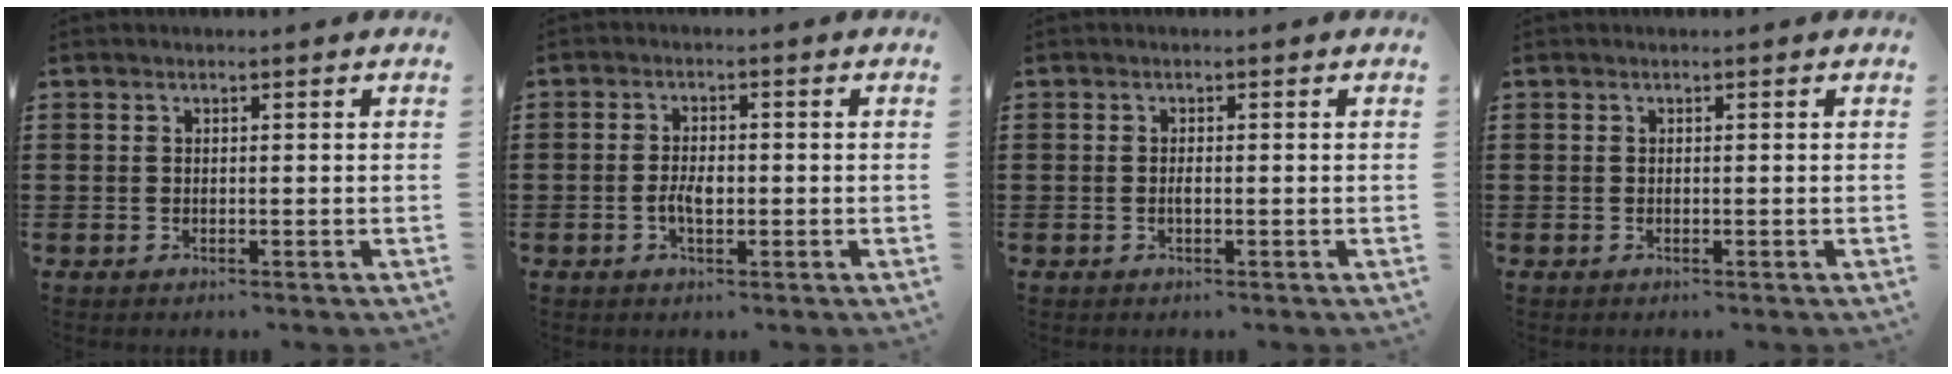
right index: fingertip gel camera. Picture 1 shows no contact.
{"total": 2.8, "force": [-0.6, 1.2, 2.5], "torque": [-0.054, -0.001, -0.013]}
{"total": 0.8, "force": [-0.1, 0.1, 0.8], "torque": [-0.017, -0.005, -0.001]}
{"total": 0.0}